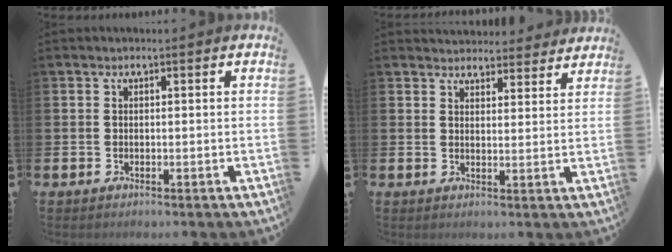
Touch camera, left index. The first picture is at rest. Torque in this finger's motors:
{"motor_torque": [1.06, -1.07, 0.18, 0.05]}